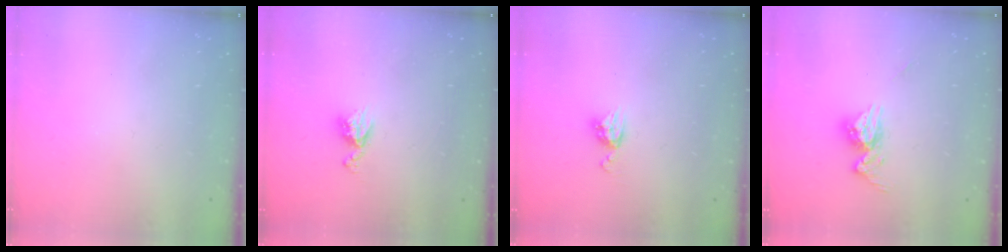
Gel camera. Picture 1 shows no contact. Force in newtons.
{"total": 6.4, "press": 6.4, "slide": 0.5}
{"total": 5.9, "press": 5.9, "slide": 0.5}
{"total": 9.4, "press": 9.4, "slide": 0.8}